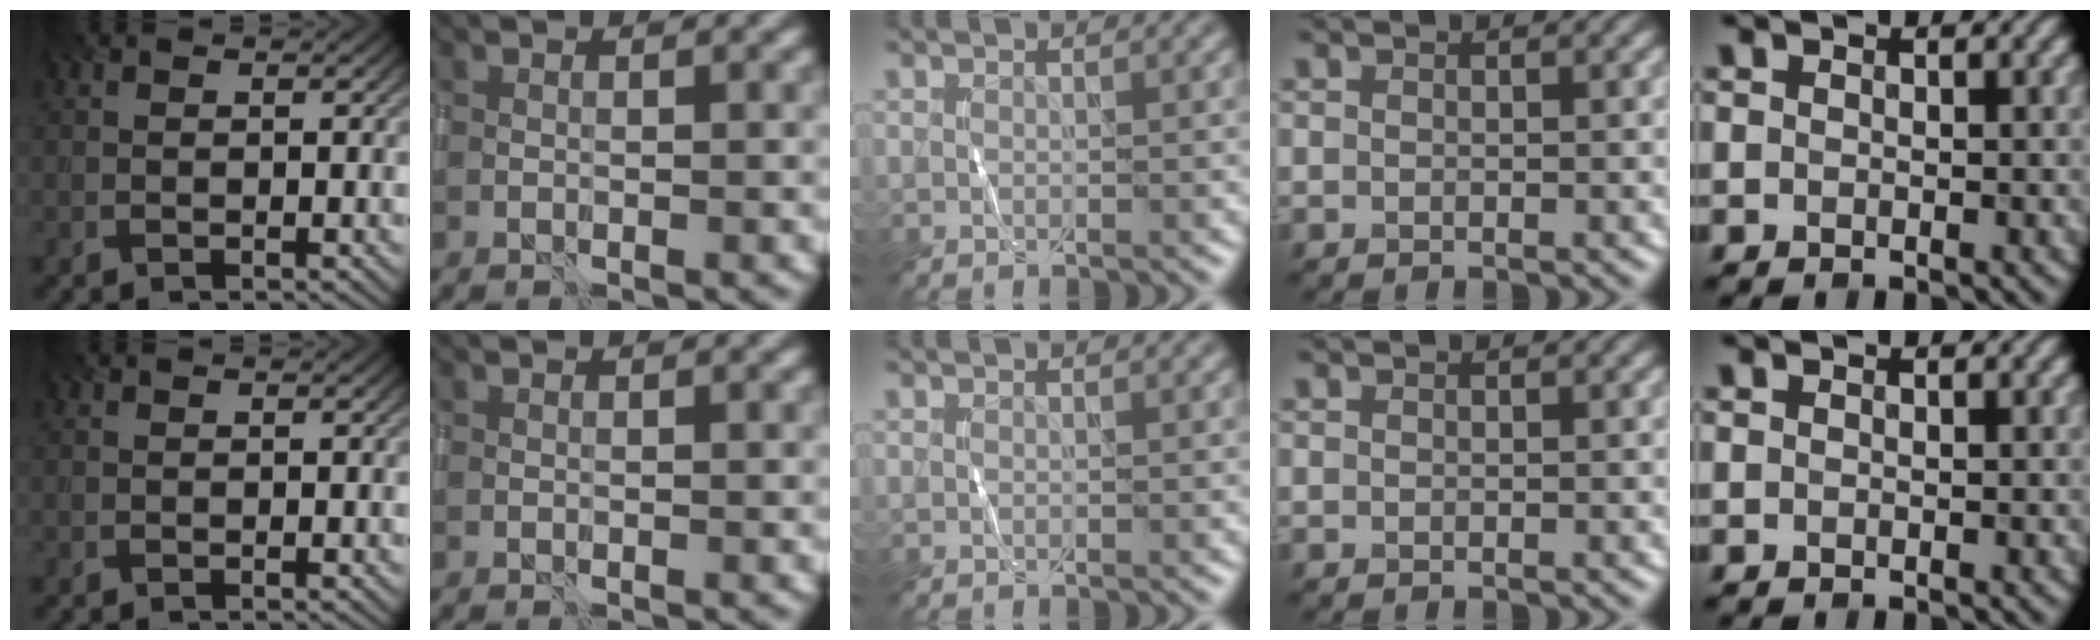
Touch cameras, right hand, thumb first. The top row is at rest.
{}